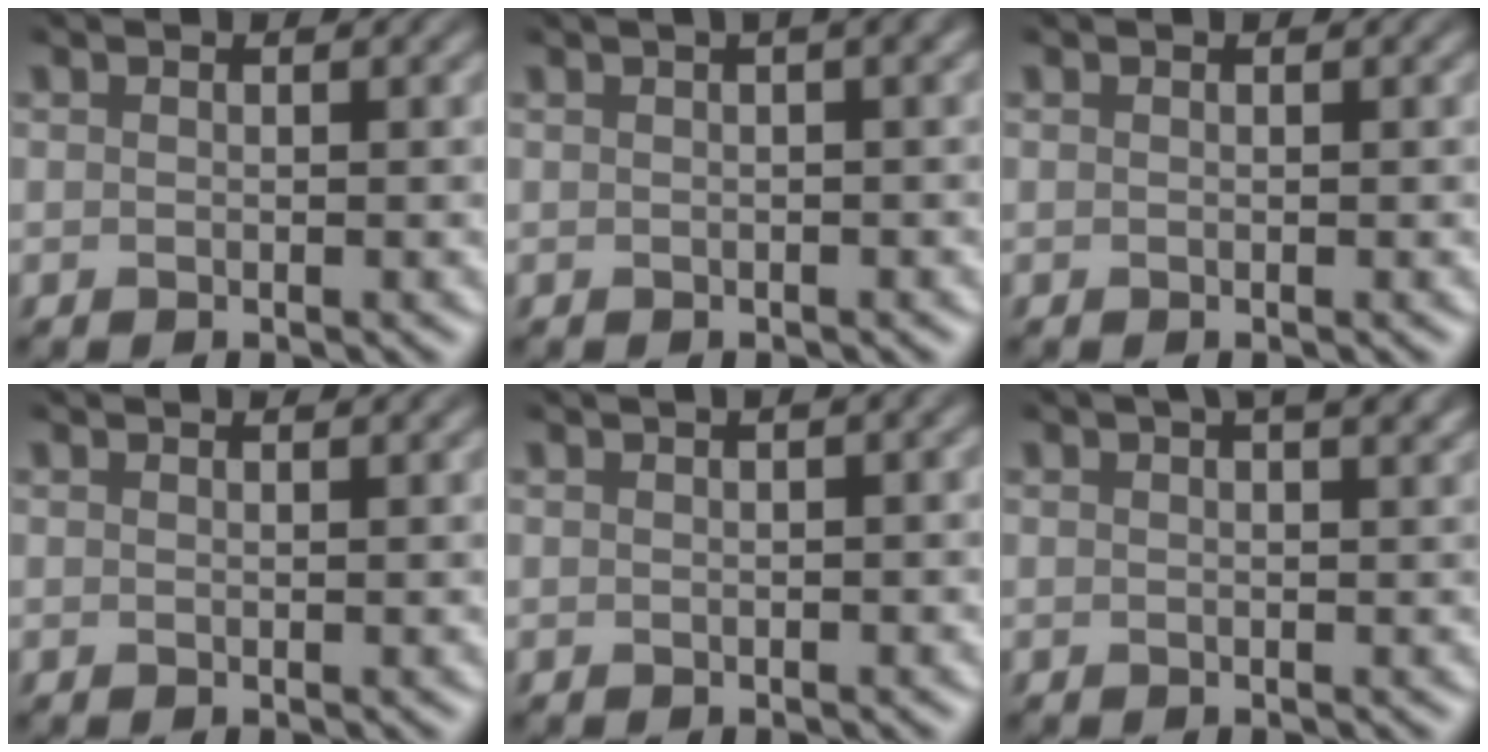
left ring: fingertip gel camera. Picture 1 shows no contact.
{"total": 5.2, "force": [2.1, 2.3, 4.2], "torque": [-0.025, 0.036, 0.000]}
{"total": 0.0}
{"total": 1.7, "force": [1.5, 0.5, 0.7], "torque": [-0.004, 0.002, 0.005]}
{"total": 3.8, "force": [1.5, 1.7, 3.0], "torque": [-0.016, 0.026, 0.002]}
{"total": 4.4, "force": [2.7, 1.6, 3.1], "torque": [-0.019, 0.013, 0.015]}